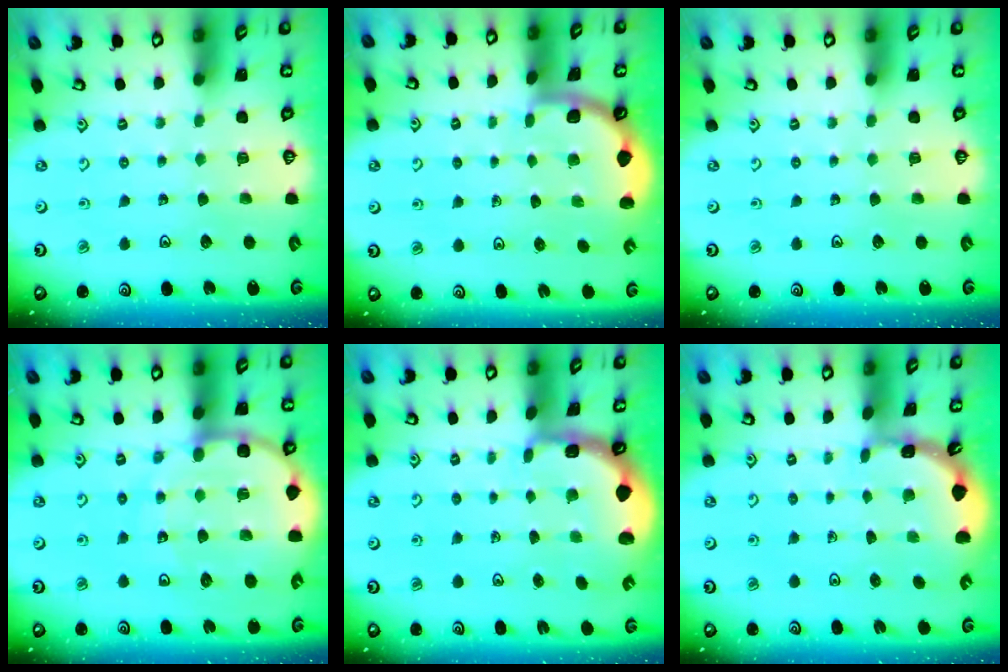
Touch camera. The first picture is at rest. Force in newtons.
{"total": 1.9, "press": 1.9, "slide": 0.0}
{"total": 0.0}
{"total": 13.7, "press": 13.4, "slide": 3.0}
{"total": 1.8, "press": 1.6, "slide": 0.7}
{"total": 1.7, "press": 1.7, "slide": 0.1}